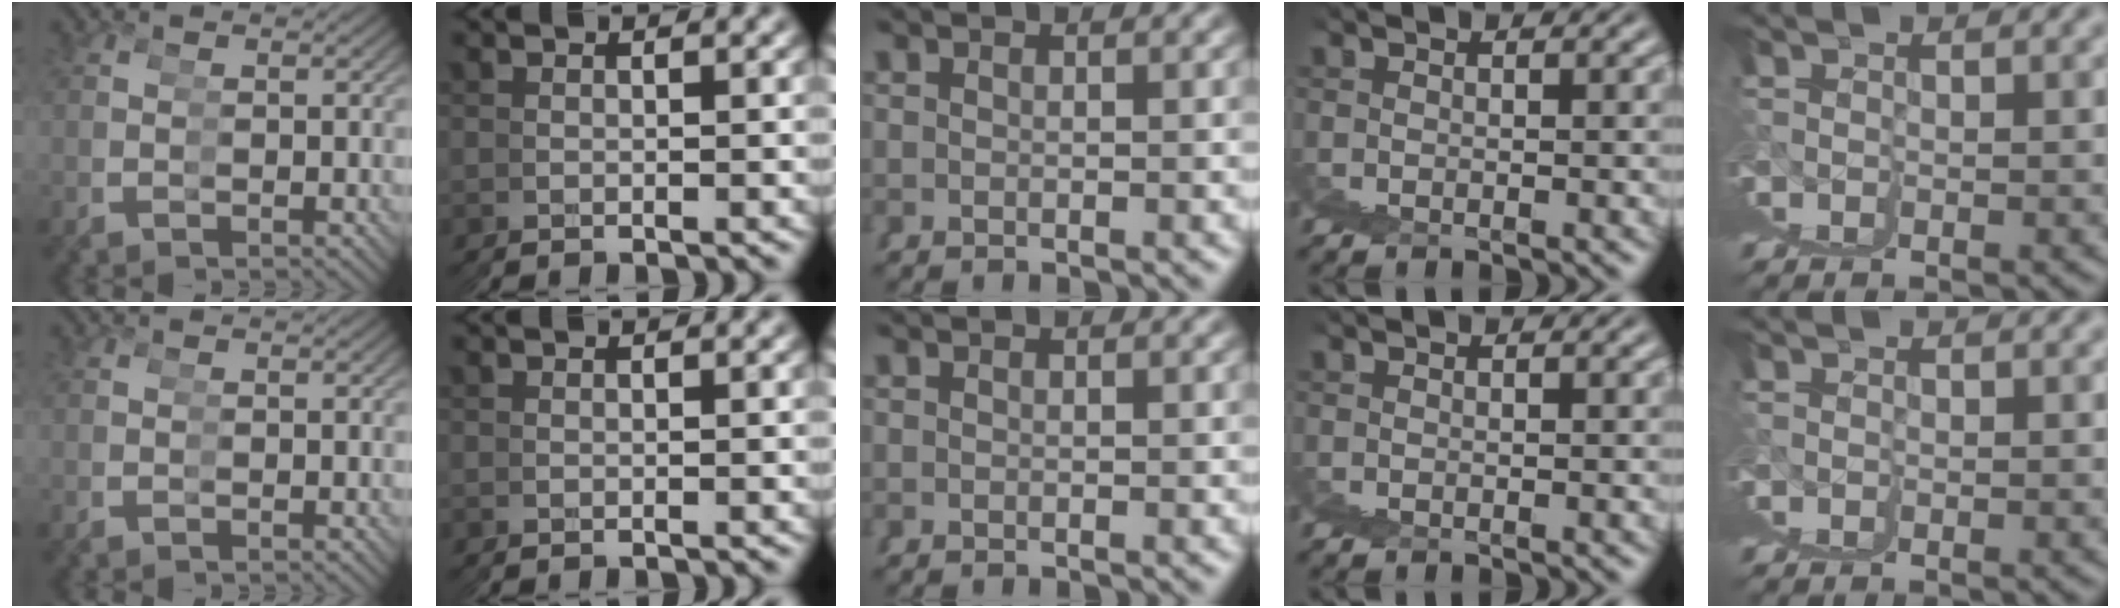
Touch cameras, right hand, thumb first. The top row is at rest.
{}